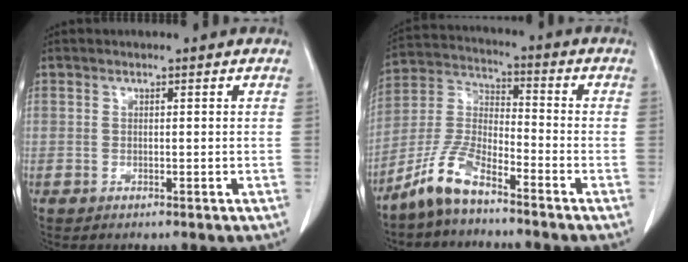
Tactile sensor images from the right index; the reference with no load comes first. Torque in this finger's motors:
{"motor_torque": [-0.19, 0.01, 0.11, 0.01]}